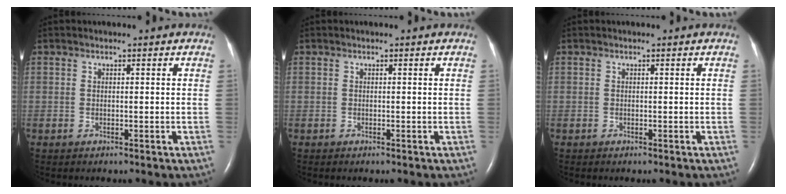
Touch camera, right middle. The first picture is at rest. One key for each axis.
{"total": 0.0}
{"total": 0.0}